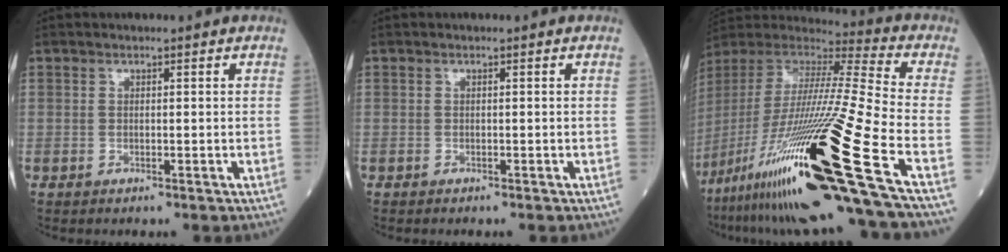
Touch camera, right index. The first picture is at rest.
{"total": 0.0}
{"total": 33.7, "force": [-17.1, -0.2, 29.0], "torque": [-0.551, -0.066, -0.323]}